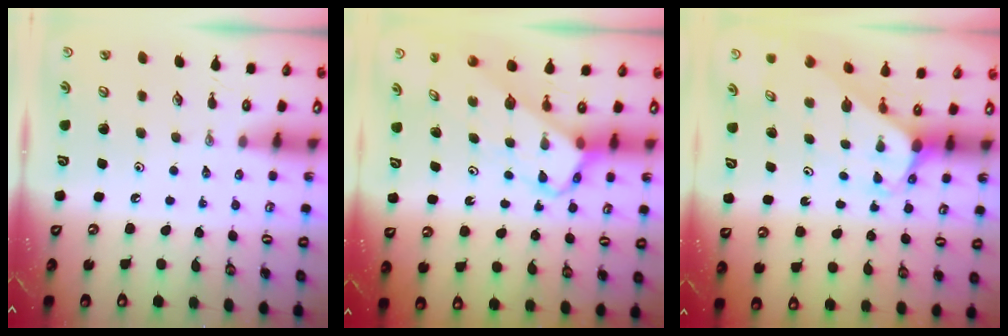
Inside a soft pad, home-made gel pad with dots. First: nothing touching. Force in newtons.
{"total": 3.9, "press": 3.9, "slide": 0.3}
{"total": 3.0, "press": 3.0, "slide": 0.0}